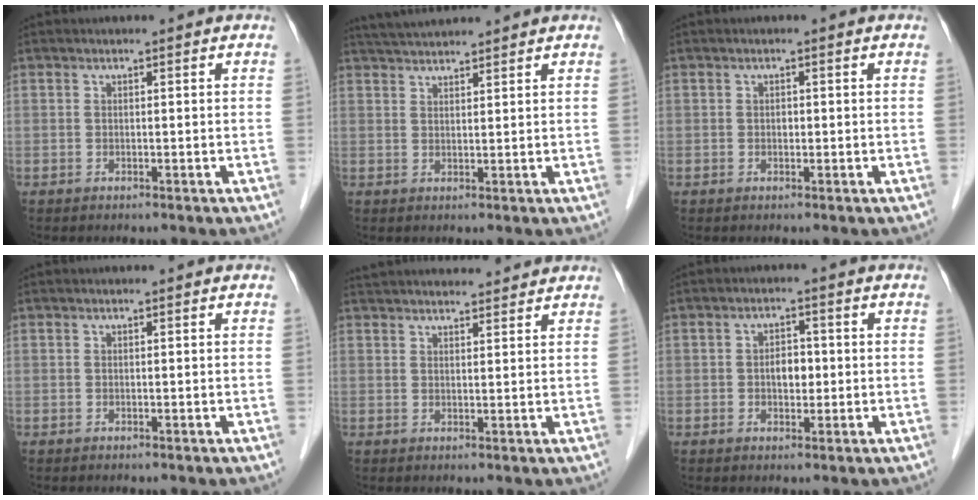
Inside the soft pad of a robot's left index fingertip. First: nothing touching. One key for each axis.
{"total": 5.8, "fx": 5.5, "fy": -0.1, "fz": 1.8, "tx": -0.035, "ty": 0.035, "tz": 0.095}
{"total": 0.8, "fx": 0.0, "fy": 0.6, "fz": 0.5, "tx": -0.008, "ty": 0.002, "tz": -0.001}
{"total": 0.0}
{"total": 13.2, "fx": 12.4, "fy": 1.8, "fz": 3.9, "tx": -0.061, "ty": 0.041, "tz": 0.179}
{"total": 3.0, "fx": -0.2, "fy": 1.8, "fz": 2.3, "tx": -0.038, "ty": 0.007, "tz": -0.001}